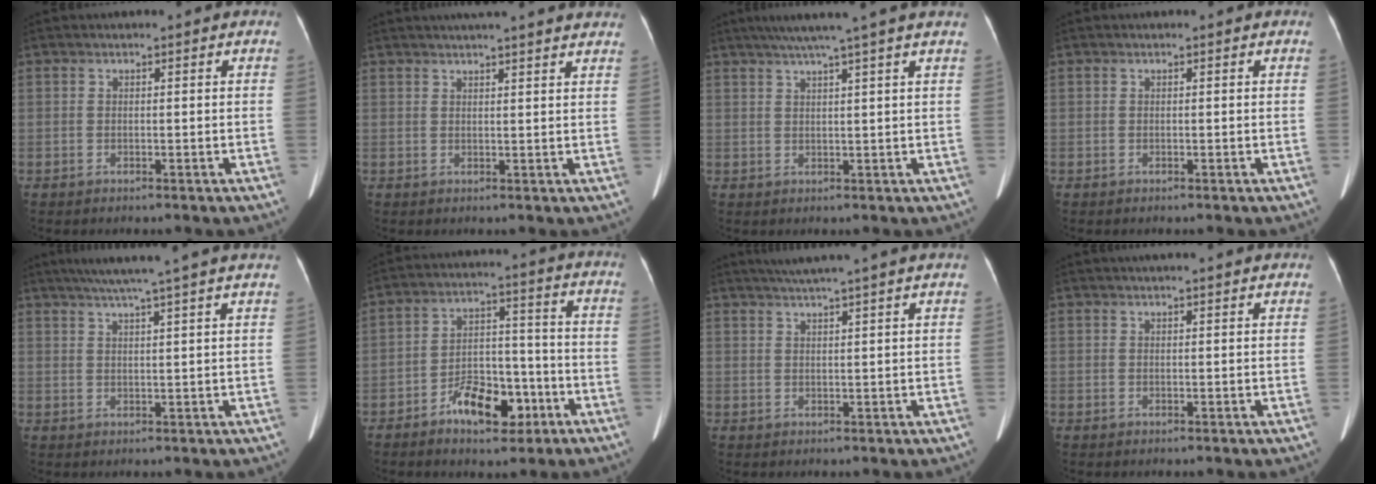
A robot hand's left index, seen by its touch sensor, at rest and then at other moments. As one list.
[{"total": 13.9, "force": [12.4, 1.0, 6.1], "torque": [-0.085, 0.027, 0.145]}, {"total": 8.1, "force": [6.2, -1.8, 4.8], "torque": [-0.069, 0.021, 0.081]}, {"total": 0.0}, {"total": 11.2, "force": [9.0, -1.5, 6.4], "torque": [-0.099, 0.021, 0.114]}, {"total": 9.3, "force": [-5.1, 4.6, 6.3], "torque": [-0.108, 0.020, -0.078]}, {"total": 8.1, "force": [6.7, -1.5, 4.3], "torque": [-0.064, 0.023, 0.087]}, {"total": 7.2, "force": [6.4, 0.4, 3.2], "torque": [-0.045, 0.026, 0.073]}]